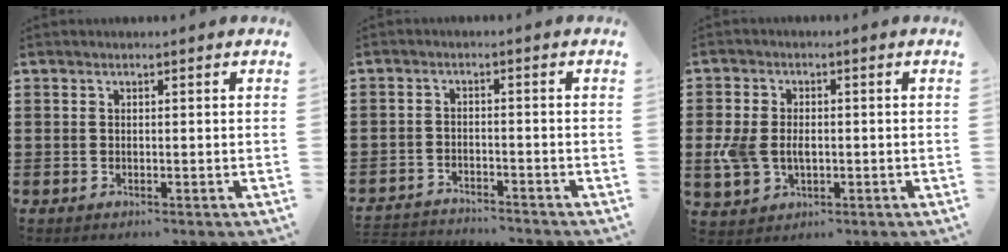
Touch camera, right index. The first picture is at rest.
{"total": 2.8, "force": [-2.7, 0.1, -0.2], "torque": [-0.005, -0.001, -0.060]}
{"total": 3.2, "force": [-0.2, 2.3, 2.2], "torque": [-0.066, -0.001, -0.012]}